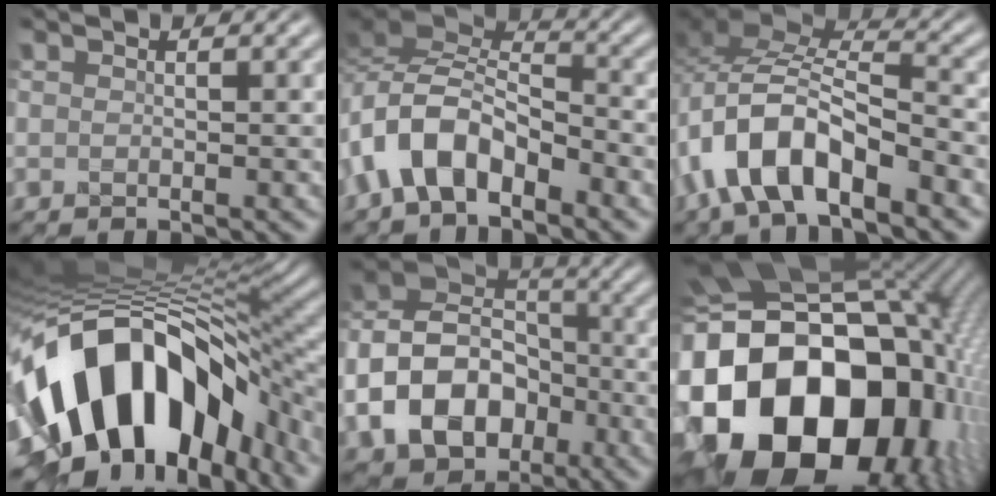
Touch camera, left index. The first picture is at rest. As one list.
[{"total": 6.2, "force": [-3.5, 3.3, 3.9], "torque": [-0.060, 0.006, -0.079]}, {"total": 9.0, "force": [-4.9, 4.0, 6.4], "torque": [-0.113, 0.013, -0.098]}, {"total": 16.1, "force": [-4.4, 9.3, 12.3], "torque": [-0.203, 0.005, -0.068]}, {"total": 10.3, "force": [-3.7, 7.6, 5.9], "torque": [-0.113, 0.010, -0.080]}, {"total": 23.5, "force": [-5.3, 18.1, 14.1], "torque": [-0.289, -0.057, -0.114]}]